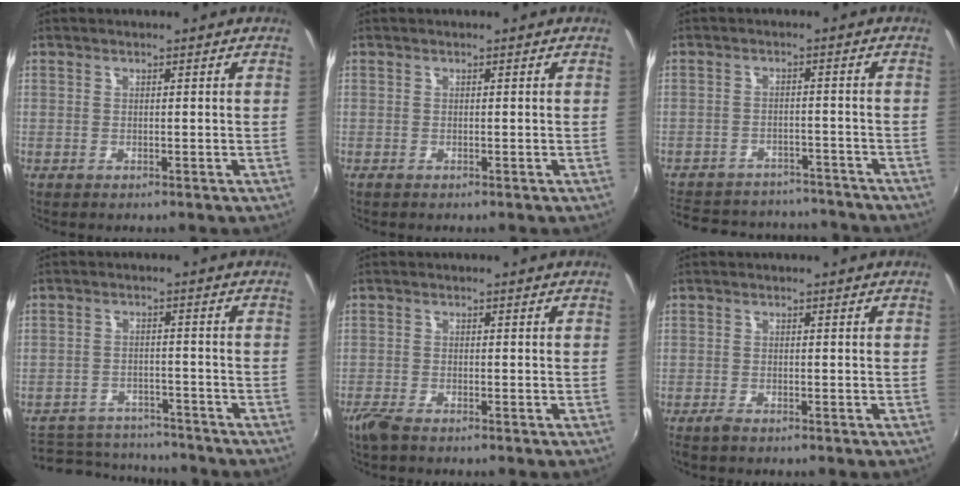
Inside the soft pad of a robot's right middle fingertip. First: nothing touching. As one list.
[{"total": 0.0}, {"total": 20.3, "force": [-17.3, 7.8, 7.0], "torque": [-0.164, 0.018, -0.225]}, {"total": 13.4, "force": [-11.4, 5.7, 4.1], "torque": [-0.109, 0.016, -0.155]}, {"total": 3.0, "force": [-2.4, 0.6, 1.7], "torque": [-0.045, -0.009, -0.051]}, {"total": 1.4, "force": [-1.2, 0.3, 0.7], "torque": [-0.016, -0.005, -0.024]}]